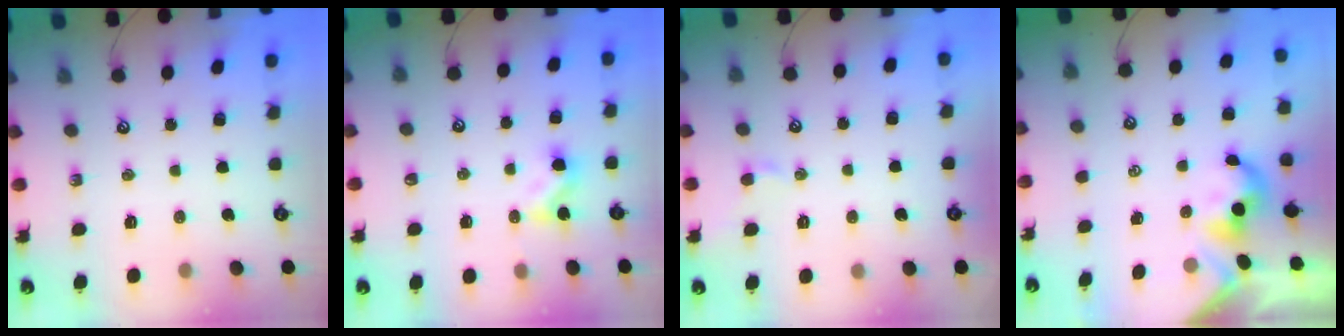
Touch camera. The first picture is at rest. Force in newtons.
{"total": 3.0, "press": 2.9, "slide": 0.4}
{"total": 0.5, "press": 0.4, "slide": 0.4}
{"total": 1.0, "press": 0.9, "slide": 0.5}